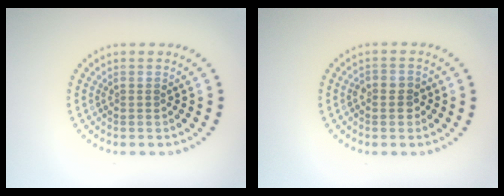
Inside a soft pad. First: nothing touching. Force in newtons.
{"total": 1.9, "press": 1.8, "slide": 0.6}